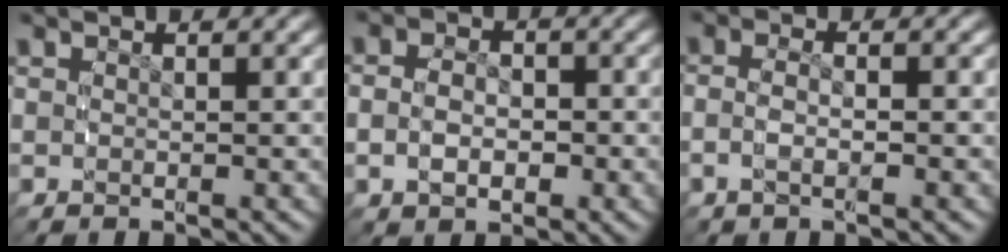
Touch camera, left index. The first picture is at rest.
{"total": 3.8, "force": [-0.7, 2.9, 2.4], "torque": [-0.048, 0.002, -0.016]}
{"total": 2.7, "force": [-0.7, 1.2, 2.3], "torque": [-0.058, 0.001, -0.014]}